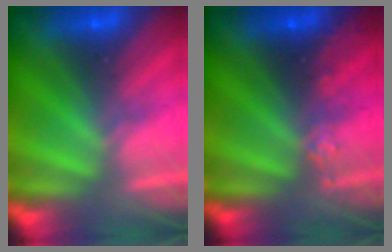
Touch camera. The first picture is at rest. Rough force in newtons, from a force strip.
{"total": 2.4}